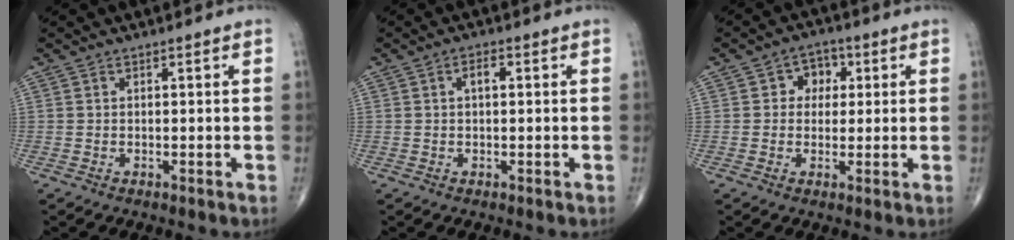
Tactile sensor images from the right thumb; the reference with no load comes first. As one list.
[{"total": 2.2, "force": [0.4, 1.0, 1.9], "torque": [-0.028, 0.005, 0.004]}, {"total": 5.1, "force": [1.2, 4.3, 2.5], "torque": [0.000, 0.005, 0.009]}]